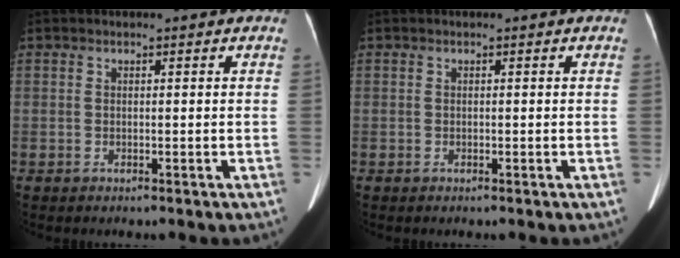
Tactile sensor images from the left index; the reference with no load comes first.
{"total": 0.0}